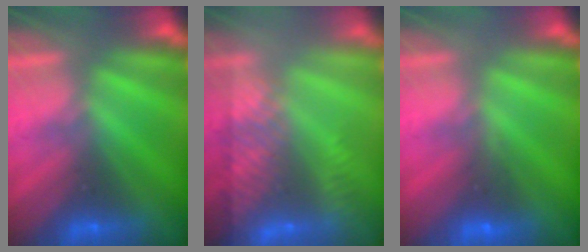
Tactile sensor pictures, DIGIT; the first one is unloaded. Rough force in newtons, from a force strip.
{"total": 6.9}
{"total": 2.9}